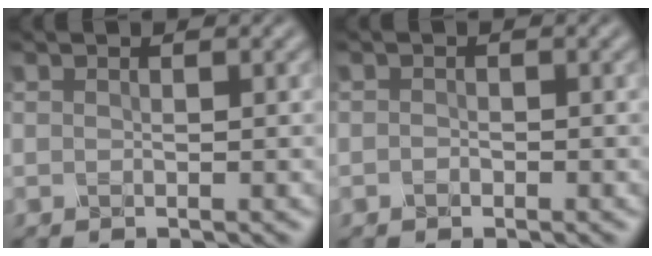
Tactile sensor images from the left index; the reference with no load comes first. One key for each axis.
{"total": 0.6, "fx": -0.3, "fy": 0.4, "fz": 0.2, "tx": -0.004, "ty": -0.002, "tz": -0.006}